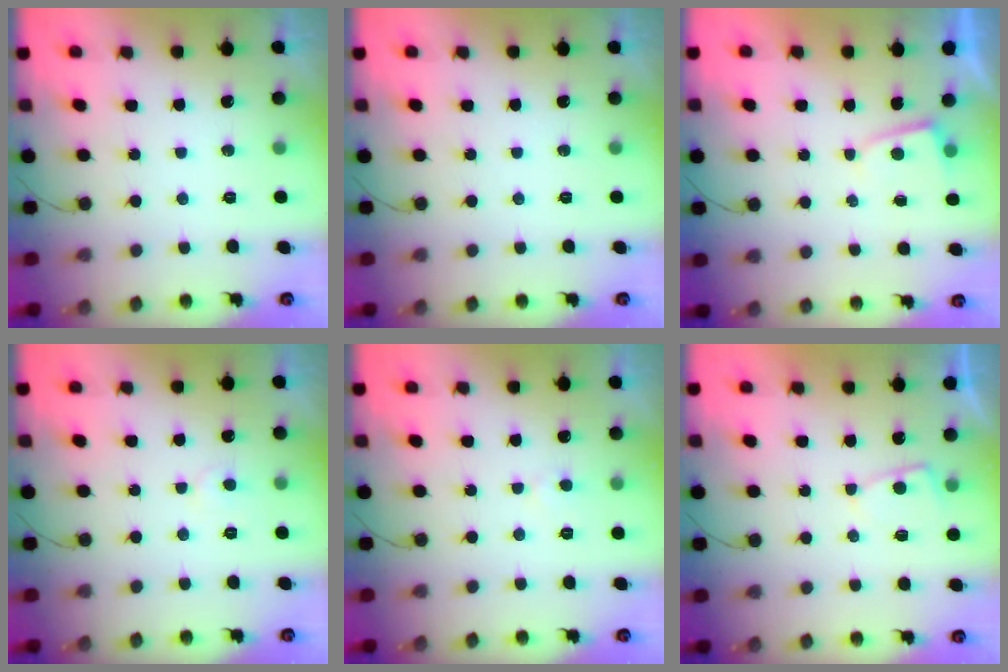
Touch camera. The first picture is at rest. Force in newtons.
{"total": 0.0}
{"total": 2.3, "press": 2.3, "slide": 0.2}
{"total": 3.5, "press": 3.5, "slide": 0.5}
{"total": 2.6, "press": 2.6, "slide": 0.2}
{"total": 3.4, "press": 3.3, "slide": 0.4}